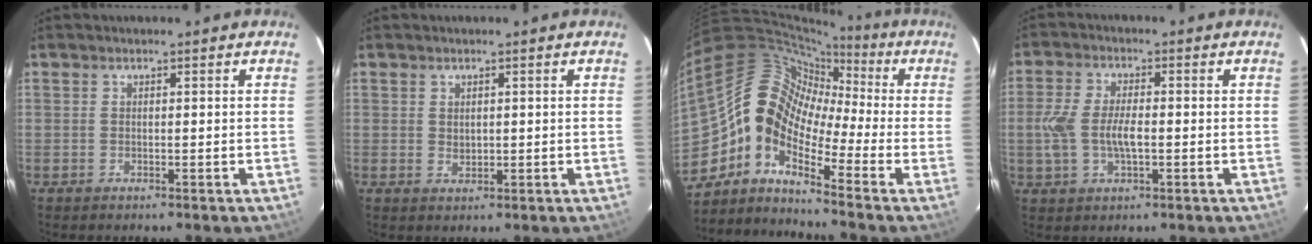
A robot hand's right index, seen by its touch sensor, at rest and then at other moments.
{"total": 1.7, "force": [0.5, 1.2, 1.0], "torque": [-0.014, 0.002, 0.011]}
{"total": 11.1, "force": [-4.1, 6.6, 7.9], "torque": [-0.124, 0.024, -0.107]}
{"total": 7.5, "force": [-0.9, 3.6, 6.6], "torque": [-0.140, 0.001, -0.017]}